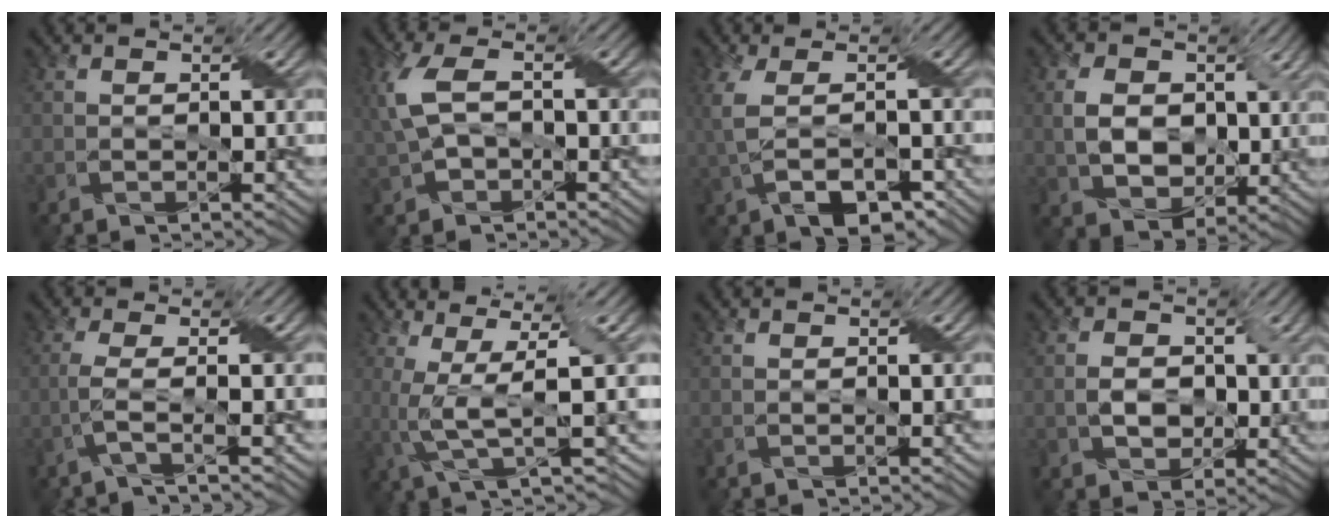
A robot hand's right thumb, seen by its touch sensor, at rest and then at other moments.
{"total": 6.0, "force": [0.1, 3.6, 4.7], "torque": [-0.133, 0.009, -0.003]}
{"total": 6.9, "force": [-1.0, 3.3, 6.0], "torque": [-0.140, -0.011, -0.016]}
{"total": 8.3, "force": [1.3, 6.2, 5.3], "torque": [-0.115, -0.008, 0.024]}
{"total": 2.6, "force": [-1.0, 0.3, 2.4], "torque": [-0.046, 0.004, -0.039]}
{"total": 6.3, "force": [0.3, 1.1, 6.2], "torque": [-0.129, 0.007, 0.005]}
{"total": 0.0}
{"total": 4.5, "force": [0.0, 3.6, 2.8], "torque": [-0.052, -0.004, -0.001]}